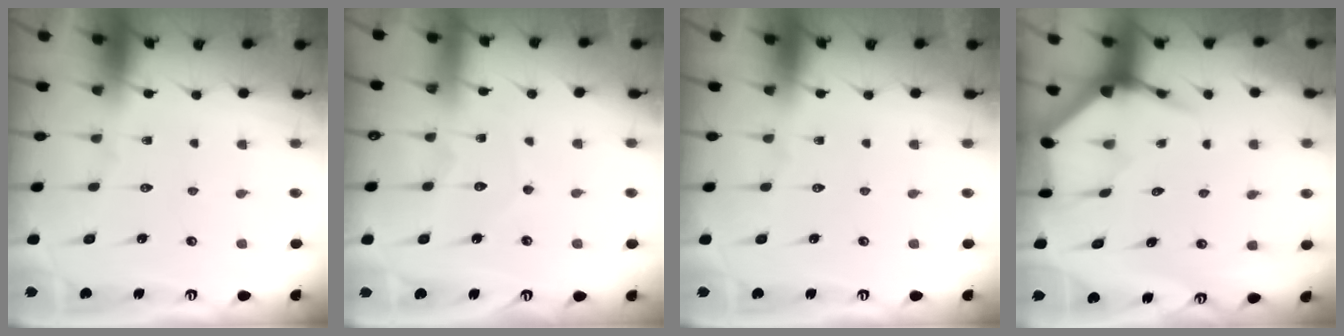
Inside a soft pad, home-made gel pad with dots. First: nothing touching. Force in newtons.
{"total": 4.3, "press": 4.2, "slide": 0.5}
{"total": 0.0}
{"total": 4.1, "press": 4.0, "slide": 0.5}